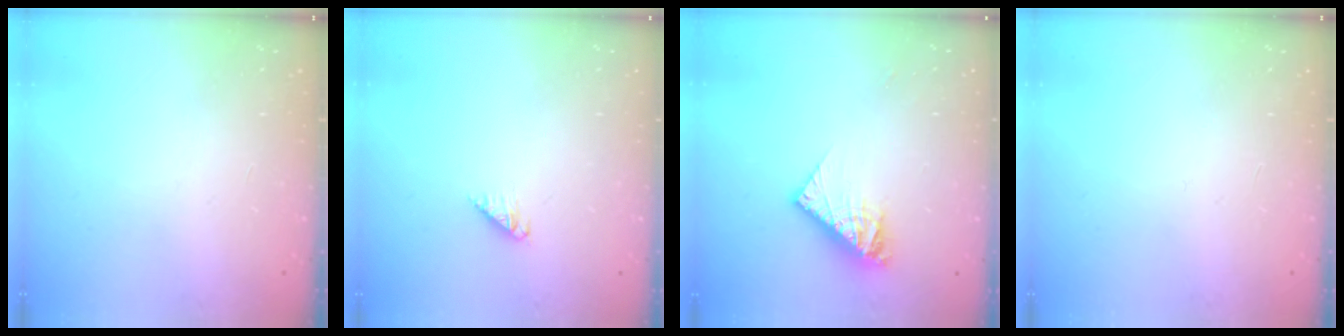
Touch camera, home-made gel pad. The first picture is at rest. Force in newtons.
{"total": 2.7, "press": 2.7, "slide": 0.4}
{"total": 10.0, "press": 10.0, "slide": 0.9}
{"total": 0.0}